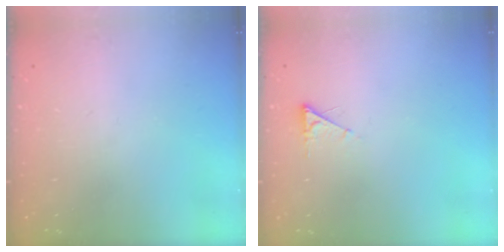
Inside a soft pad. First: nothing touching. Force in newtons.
{"total": 2.6, "press": 2.6, "slide": 0.4}